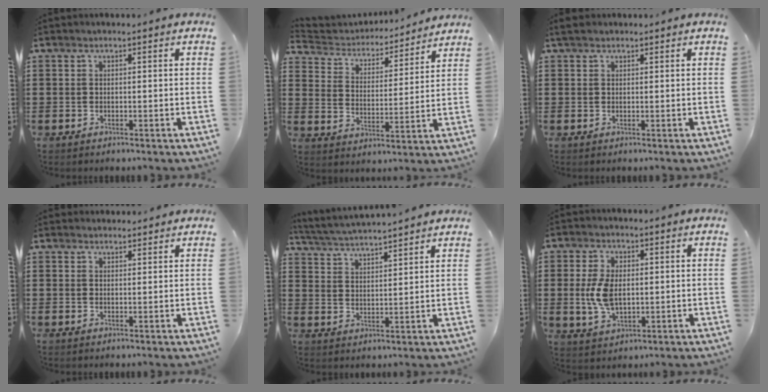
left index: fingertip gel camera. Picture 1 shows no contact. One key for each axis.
{"total": 3.8, "fx": 3.7, "fy": 1.0, "fz": 0.2, "tx": -0.029, "ty": -0.029, "tz": 0.056}
{"total": 1.3, "fx": 1.0, "fy": 0.7, "fz": 0.5, "tx": -0.013, "ty": 0.004, "tz": 0.018}
{"total": 1.6, "fx": 1.5, "fy": 0.3, "fz": 0.0, "tx": -0.004, "ty": 0.003, "tz": 0.030}
{"total": 3.9, "fx": 3.8, "fy": -0.5, "fz": 0.7, "tx": -0.031, "ty": -0.025, "tz": 0.062}
{"total": 6.6, "fx": 0.5, "fy": 3.8, "fz": 5.3, "tx": -0.134, "ty": 0.002, "tz": 0.002}